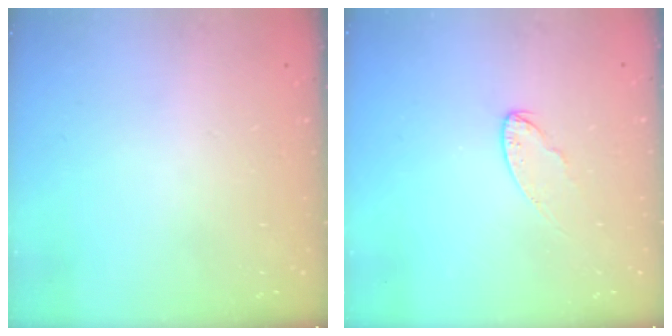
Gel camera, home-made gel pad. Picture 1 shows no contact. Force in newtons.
{"total": 5.9, "press": 5.8, "slide": 0.6}